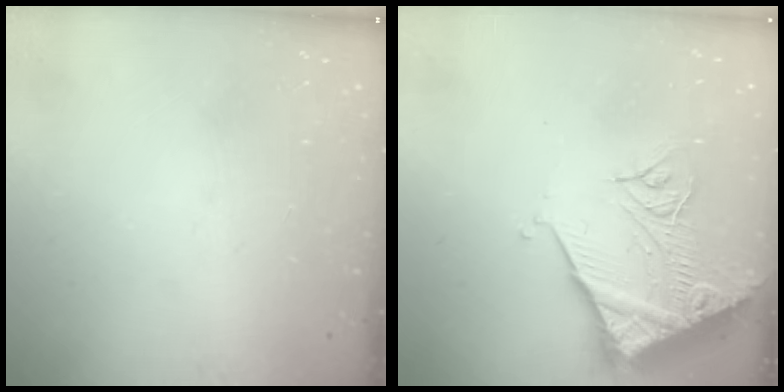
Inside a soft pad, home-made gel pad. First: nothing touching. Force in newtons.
{"total": 13.1, "press": 13.0, "slide": 1.7}